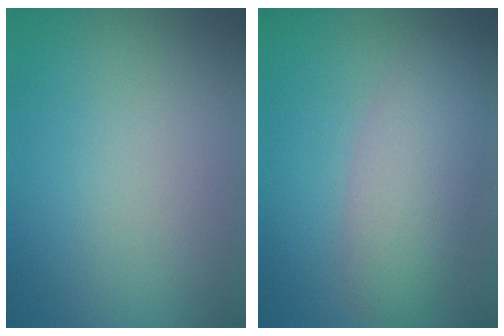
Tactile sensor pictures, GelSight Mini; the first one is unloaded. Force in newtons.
{"total": 5.0, "press": 5.0, "slide": 0.3}